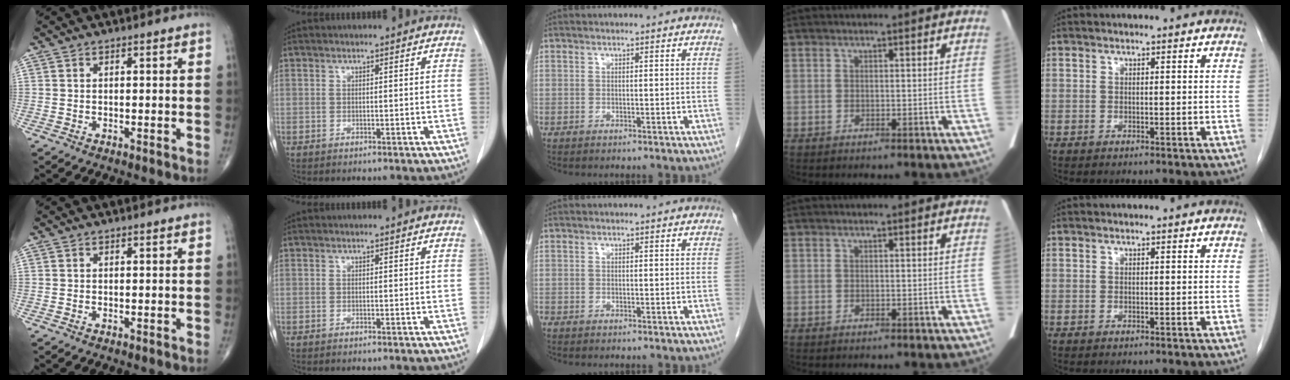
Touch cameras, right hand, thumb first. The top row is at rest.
{}